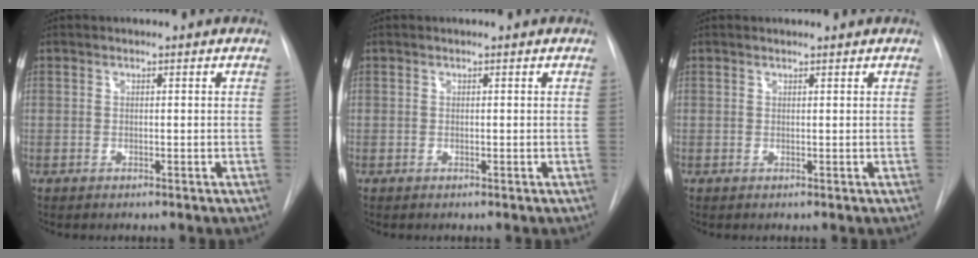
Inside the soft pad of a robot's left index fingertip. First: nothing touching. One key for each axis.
{"total": 0.0}
{"total": 1.1, "fx": 1.0, "fy": -0.1, "fz": 0.2, "tx": -0.007, "ty": 0.008, "tz": 0.019}